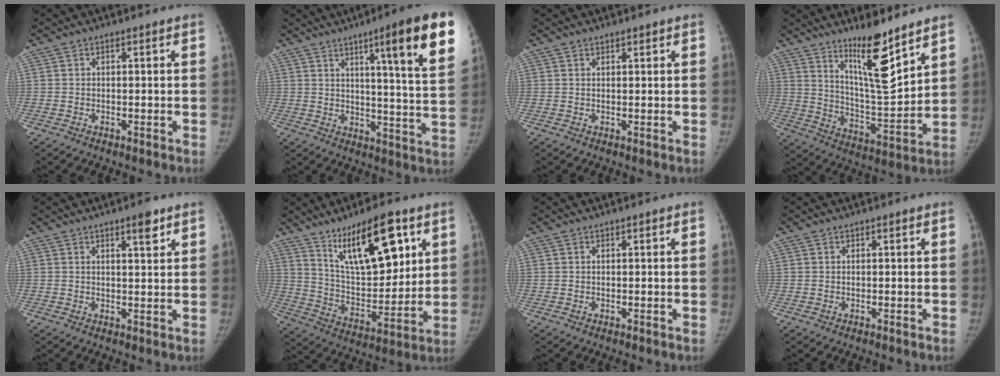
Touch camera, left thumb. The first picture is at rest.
{"total": 17.8, "force": [9.1, 1.7, 15.1], "torque": [-0.183, -0.041, 0.122]}
{"total": 0.9, "force": [0.8, 0.3, 0.3], "torque": [-0.002, -0.005, 0.012]}
{"total": 13.8, "force": [9.6, 2.6, 9.5], "torque": [-0.138, -0.086, 0.173]}
{"total": 3.5, "force": [2.3, 0.9, 2.5], "torque": [-0.030, -0.015, 0.034]}
{"total": 18.6, "force": [9.9, 7.1, 14.1], "torque": [-0.189, -0.049, 0.178]}
{"total": 0.0}
{"total": 0.0}